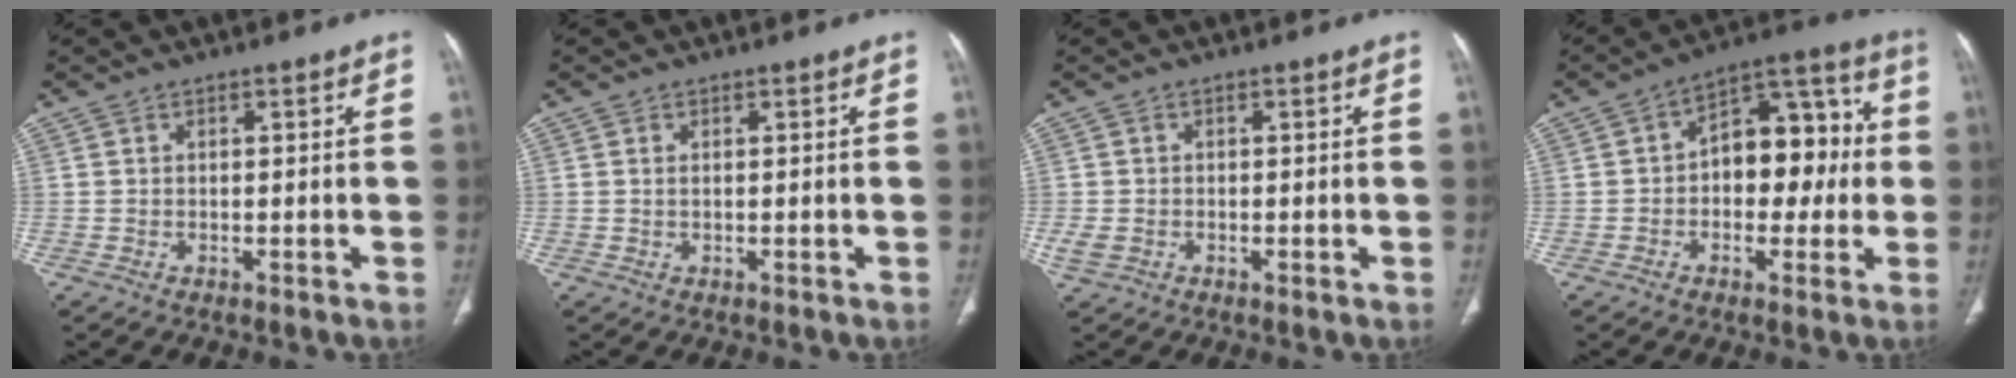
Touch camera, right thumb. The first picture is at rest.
{"total": 0.7, "force": [0.2, 0.3, 0.5], "torque": [-0.013, 0.002, 0.006]}
{"total": 2.6, "force": [-0.6, 1.9, 1.7], "torque": [-0.039, 0.003, -0.009]}
{"total": 14.8, "force": [0.2, 9.2, 11.6], "torque": [-0.115, 0.046, -0.005]}